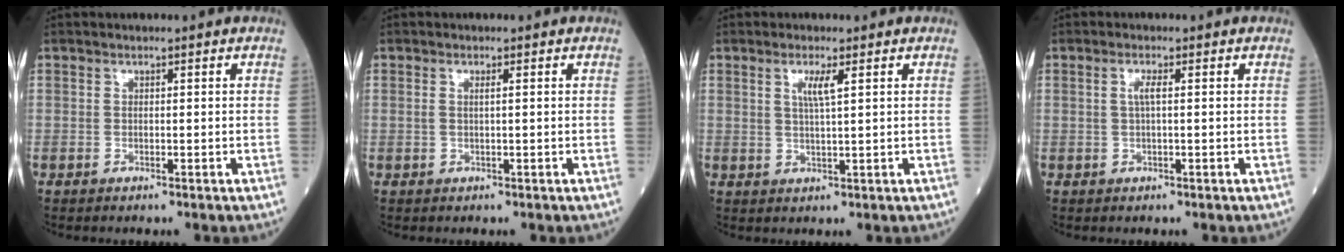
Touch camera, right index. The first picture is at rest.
{"total": 0.7, "force": [0.1, 0.1, 0.7], "torque": [-0.018, 0.002, 0.000]}
{"total": 3.0, "force": [1.2, -0.1, 2.7], "torque": [-0.057, -0.002, 0.022]}
{"total": 1.6, "force": [0.3, 0.0, 1.6], "torque": [-0.034, 0.002, 0.002]}